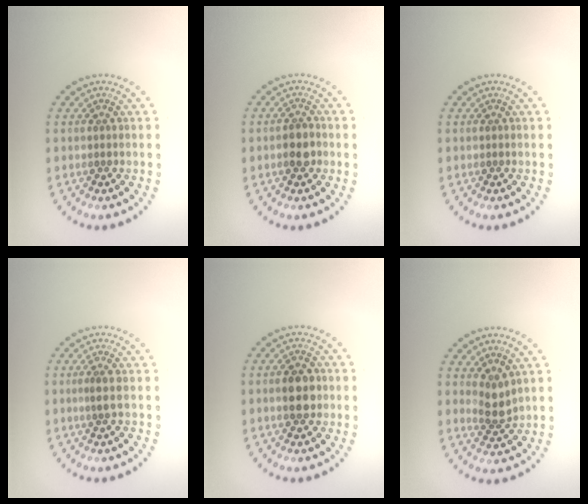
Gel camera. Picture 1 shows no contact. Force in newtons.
{"total": 2.0, "press": 1.9, "slide": 0.6}
{"total": 0.0}
{"total": 1.1, "press": 0.7, "slide": 0.9}
{"total": 3.1, "press": 3.1, "slide": 0.1}
{"total": 2.1, "press": 1.6, "slide": 1.3}